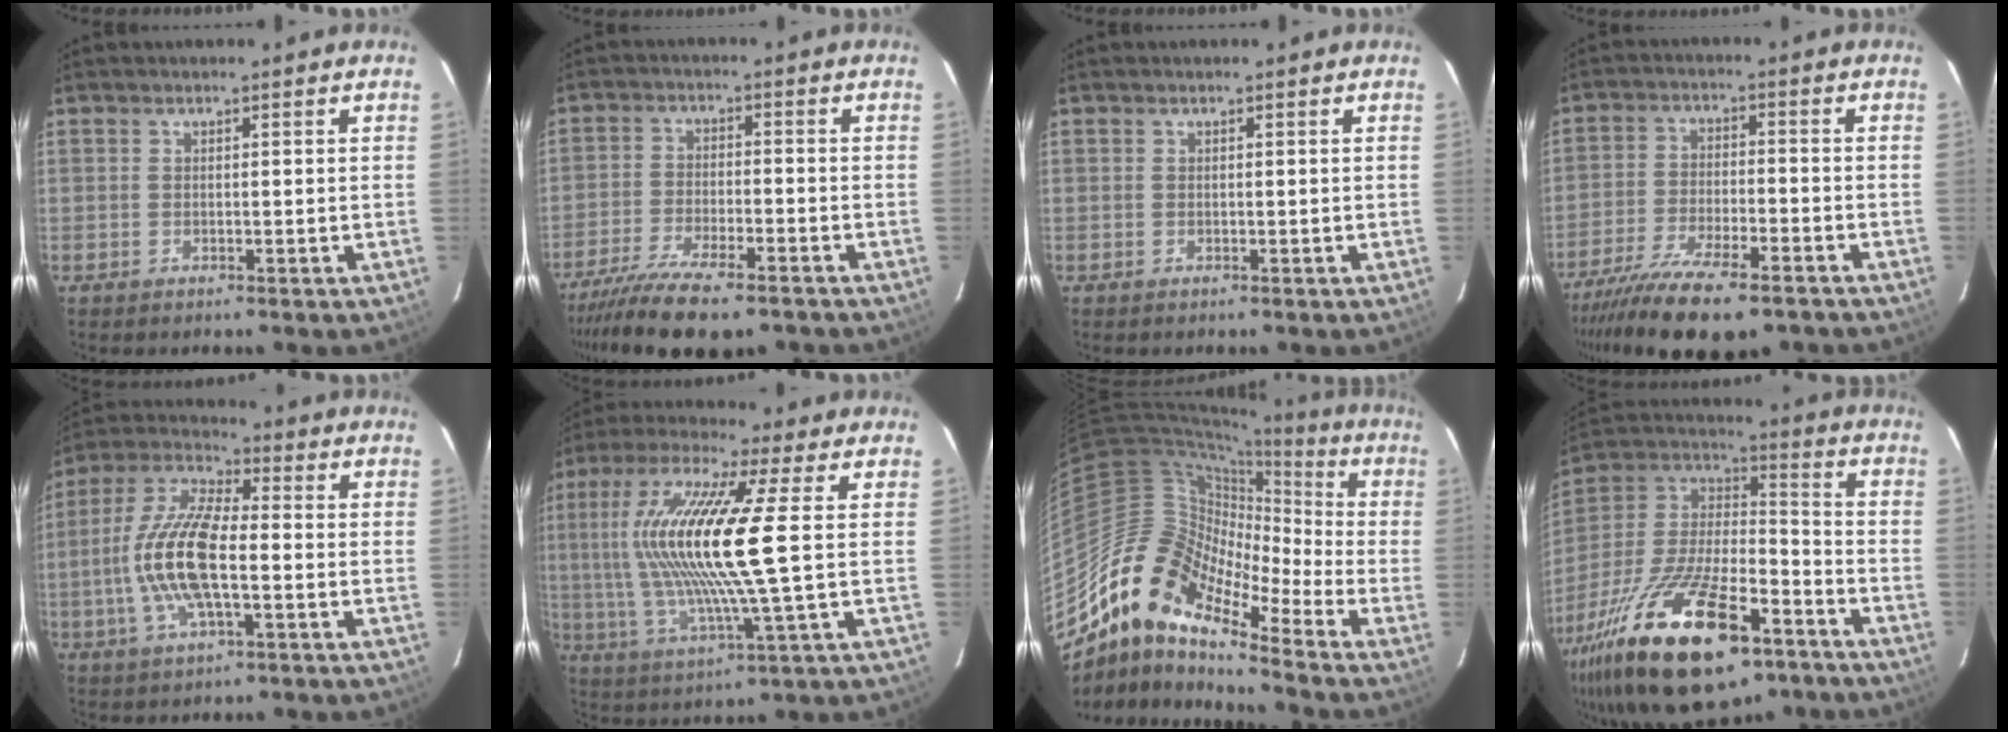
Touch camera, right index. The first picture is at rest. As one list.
[{"total": 14.2, "force": [-11.4, 3.2, 7.8], "torque": [-0.173, -0.038, -0.198]}, {"total": 0.0}, {"total": 17.3, "force": [-13.6, 4.3, 9.8], "torque": [-0.201, -0.044, -0.226]}, {"total": 14.7, "force": [-2.5, 5.2, 13.5], "torque": [-0.282, 0.002, -0.056]}, {"total": 19.6, "force": [2.0, 1.9, 19.4], "torque": [-0.376, 0.003, 0.037]}, {"total": 14.5, "force": [-10.5, 4.8, 8.7], "torque": [-0.123, 0.006, -0.220]}, {"total": 30.7, "force": [-17.9, 12.1, 21.8], "torque": [-0.423, -0.027, -0.292]}]